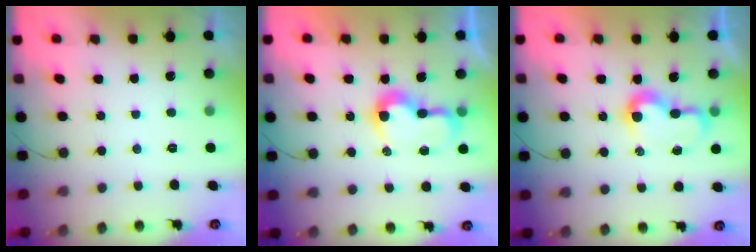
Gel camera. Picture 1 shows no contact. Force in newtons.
{"total": 8.7, "press": 8.7, "slide": 0.3}
{"total": 8.7, "press": 8.6, "slide": 1.2}